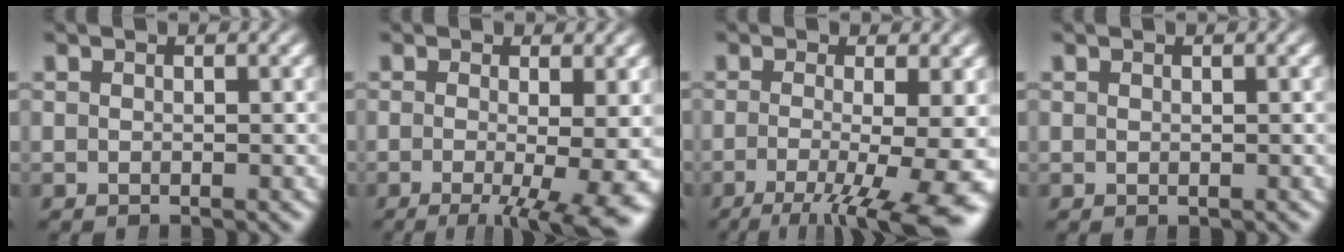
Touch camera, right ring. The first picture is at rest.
{"total": 8.0, "force": [-4.2, 2.7, 6.3], "torque": [-0.089, -0.037, -0.047]}
{"total": 9.1, "force": [-4.1, 3.5, 7.3], "torque": [-0.112, -0.047, -0.042]}
{"total": 0.0}